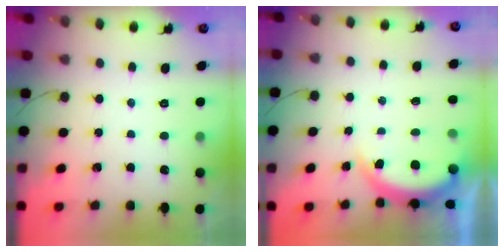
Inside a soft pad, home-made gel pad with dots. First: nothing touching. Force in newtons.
{"total": 5.5, "press": 5.5, "slide": 0.5}